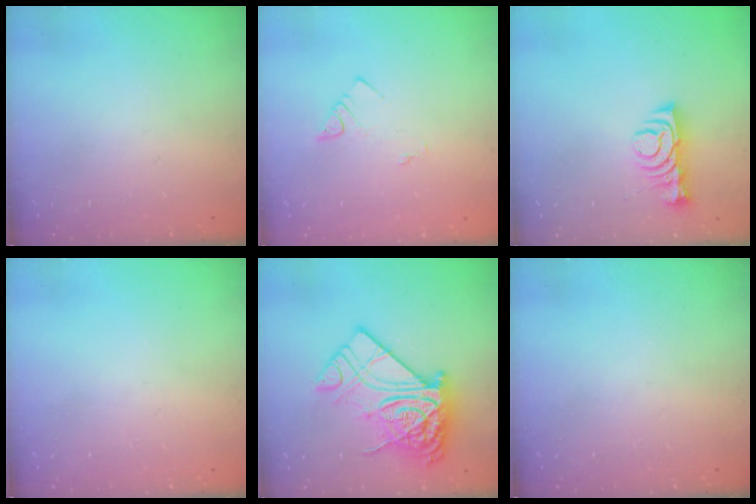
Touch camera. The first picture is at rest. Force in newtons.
{"total": 2.1, "press": 2.1, "slide": 0.4}
{"total": 7.0, "press": 7.0, "slide": 0.8}
{"total": 0.0}
{"total": 22.9, "press": 22.8, "slide": 2.0}
{"total": 0.0}